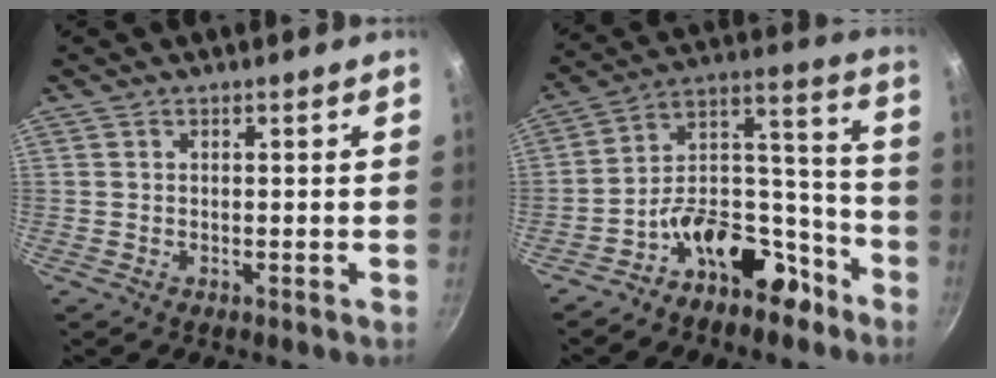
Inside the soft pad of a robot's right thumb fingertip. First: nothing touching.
{"total": 17.0, "force": [-11.0, 9.5, 8.9], "torque": [-0.081, 0.135, -0.177]}